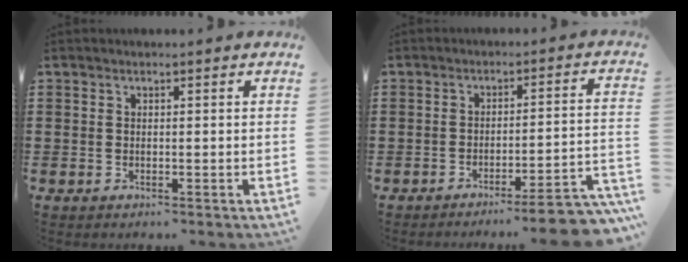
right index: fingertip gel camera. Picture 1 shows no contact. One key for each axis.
{"total": 5.8, "fx": -5.0, "fy": -0.2, "fz": 3.0, "tx": -0.046, "ty": -0.008, "tz": -0.094}